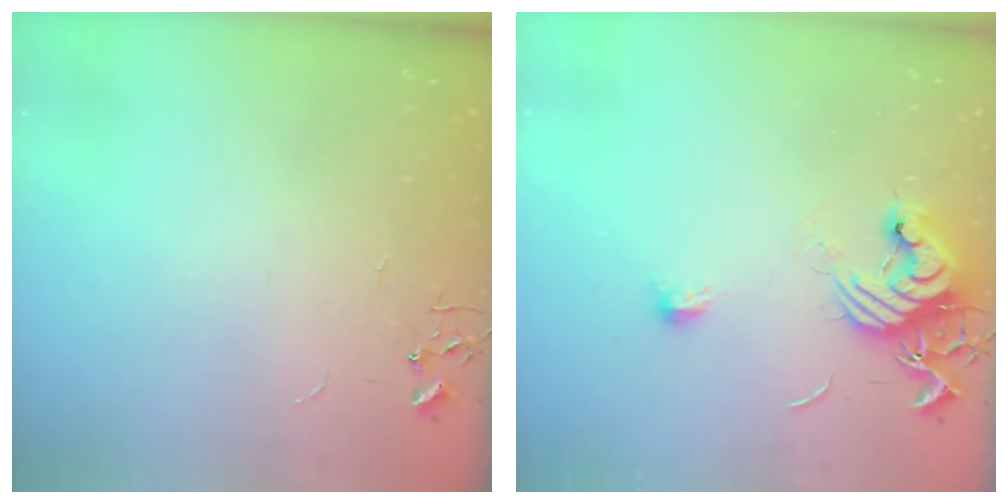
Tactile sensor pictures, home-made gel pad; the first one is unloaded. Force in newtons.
{"total": 12.0, "press": 12.0, "slide": 0.8}